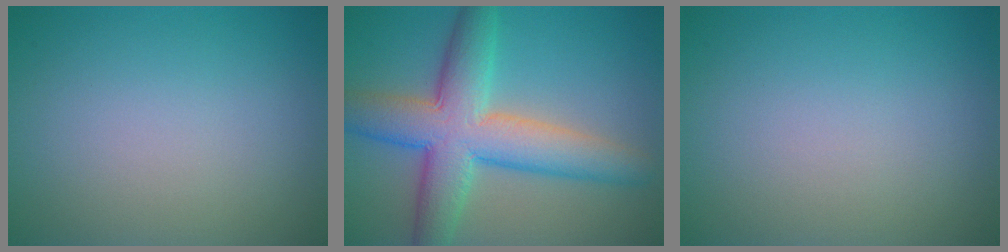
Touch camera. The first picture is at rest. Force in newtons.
{"total": 8.9, "press": 8.9, "slide": 0.3}
{"total": 0.0}